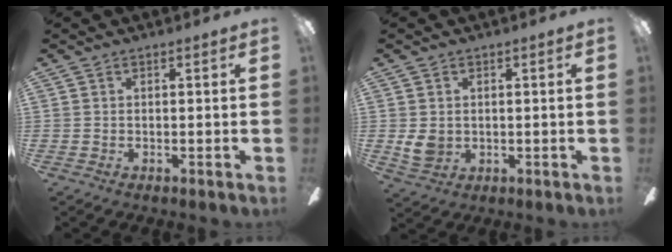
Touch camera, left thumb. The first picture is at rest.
{"total": 4.8, "force": [0.6, 4.1, 2.3], "torque": [-0.043, -0.001, 0.010]}